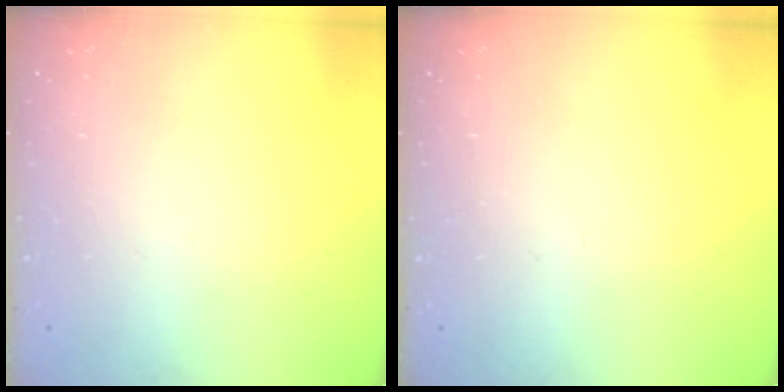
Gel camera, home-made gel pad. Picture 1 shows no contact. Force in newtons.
{"total": 0.0}